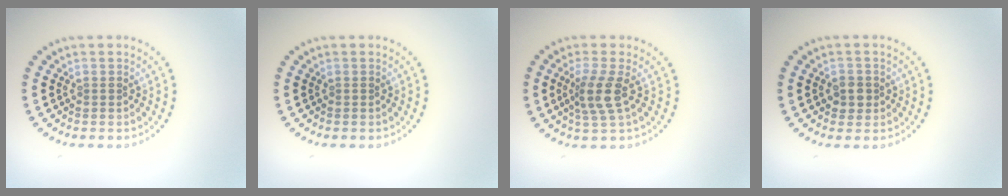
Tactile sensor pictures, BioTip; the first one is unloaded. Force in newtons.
{"total": 0.0}
{"total": 2.8, "press": 2.3, "slide": 1.7}
{"total": 1.6, "press": 1.6, "slide": 0.5}